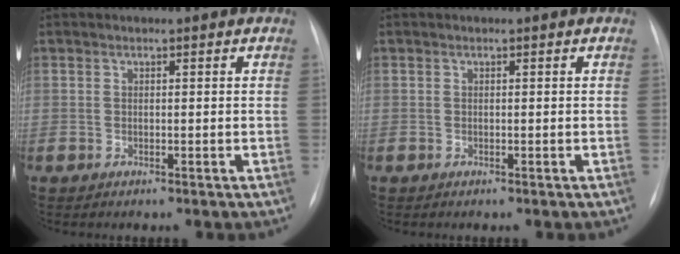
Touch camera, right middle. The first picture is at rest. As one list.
[{"total": 0.0}]